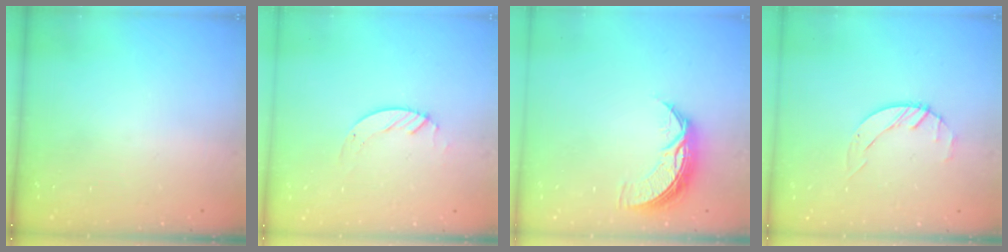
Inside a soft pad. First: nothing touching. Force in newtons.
{"total": 2.4, "press": 2.4, "slide": 0.2}
{"total": 8.7, "press": 8.7, "slide": 0.3}
{"total": 2.0, "press": 2.0, "slide": 0.3}